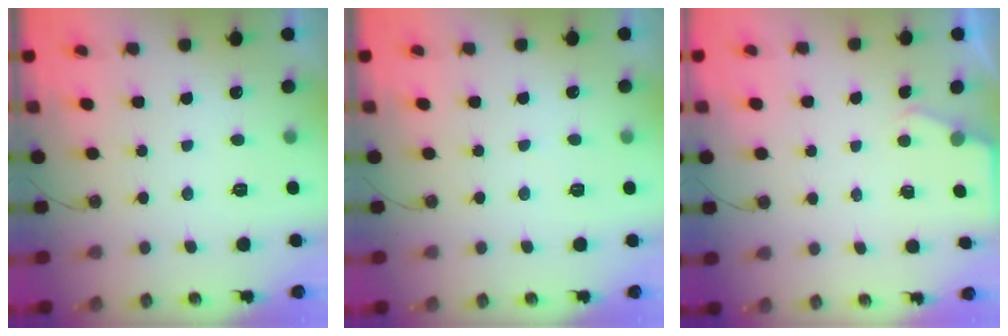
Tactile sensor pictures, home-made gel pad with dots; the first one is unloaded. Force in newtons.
{"total": 2.9, "press": 2.9, "slide": 0.4}
{"total": 2.3, "press": 2.3, "slide": 0.4}